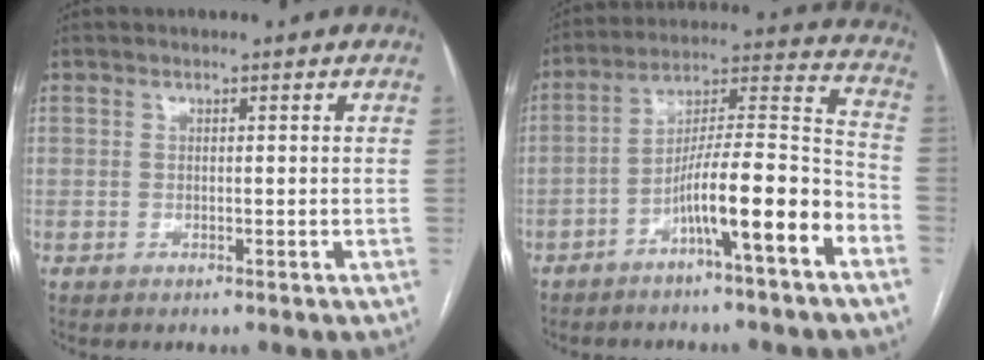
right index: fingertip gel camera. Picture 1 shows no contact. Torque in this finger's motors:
{"motor_torque": [2.14, 0.00, 0.99, 0.21]}